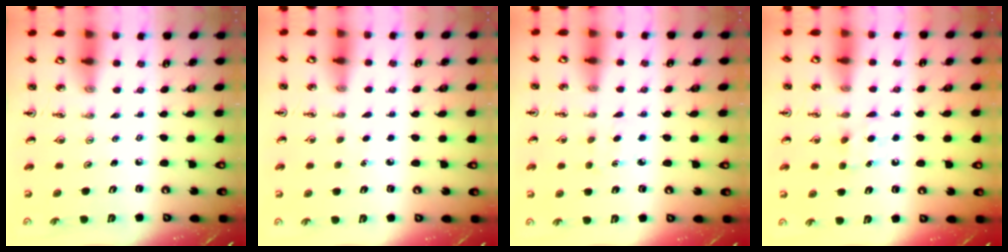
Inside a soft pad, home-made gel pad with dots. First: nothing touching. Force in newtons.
{"total": 3.1, "press": 3.1, "slide": 0.3}
{"total": 3.3, "press": 3.3, "slide": 0.4}
{"total": 6.4, "press": 6.3, "slide": 0.6}